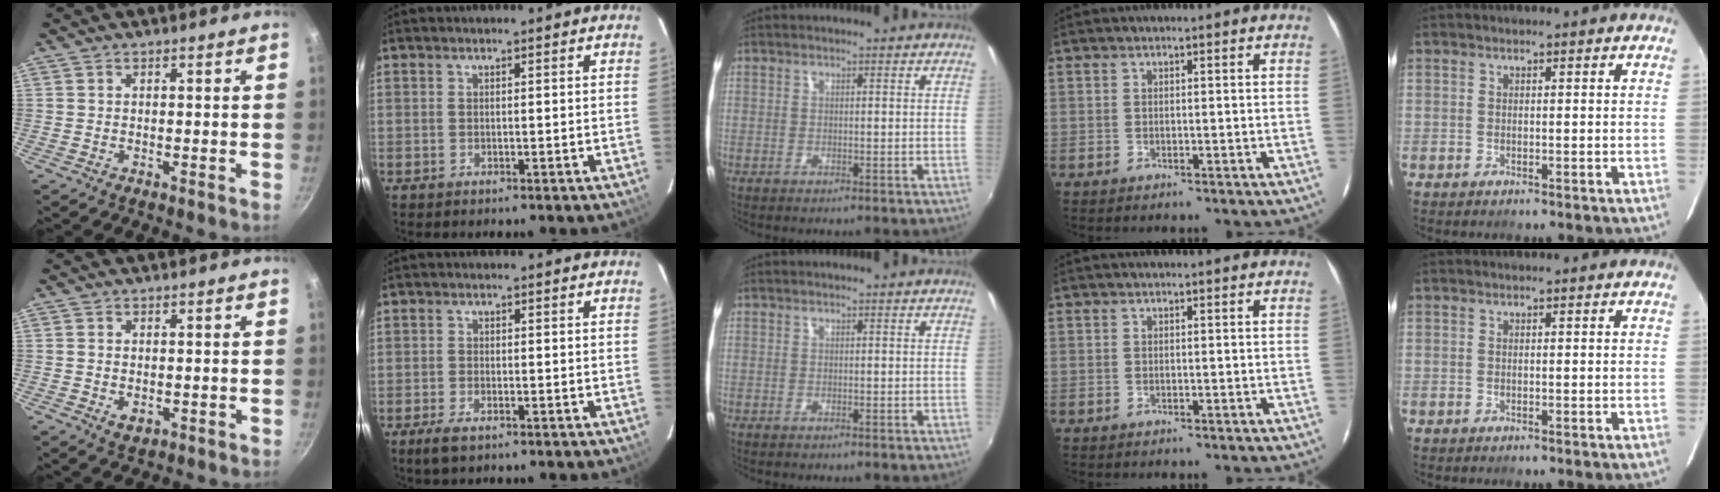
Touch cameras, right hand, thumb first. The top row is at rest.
{"thumb": {"total": 2.5, "force": [-0.3, 1.7, 1.7], "torque": [-0.029, -0.007, -0.002]}, "index": {"total": 3.2, "force": [-2.2, 1.2, 2.0], "torque": [-0.049, -0.008, -0.041]}}